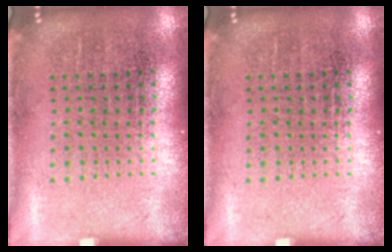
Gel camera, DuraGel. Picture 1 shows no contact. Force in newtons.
{"total": 0.0}